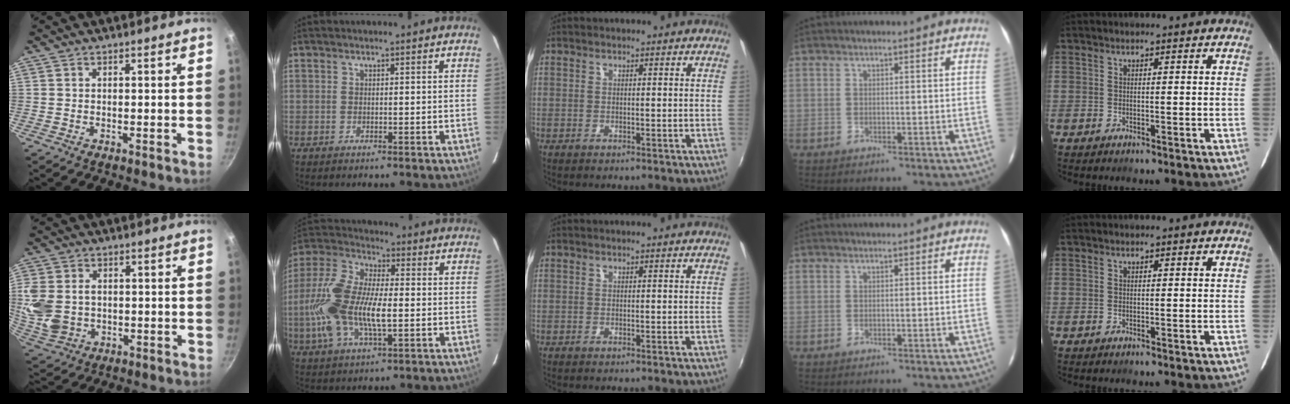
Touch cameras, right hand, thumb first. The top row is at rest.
{"thumb": {"total": 10.5, "force": [-0.2, 8.2, 6.6], "torque": [-0.133, -0.003, 0.004]}, "index": {"total": 17.6, "force": [-2.3, 7.4, 15.8], "torque": [-0.336, 0.003, -0.047]}}